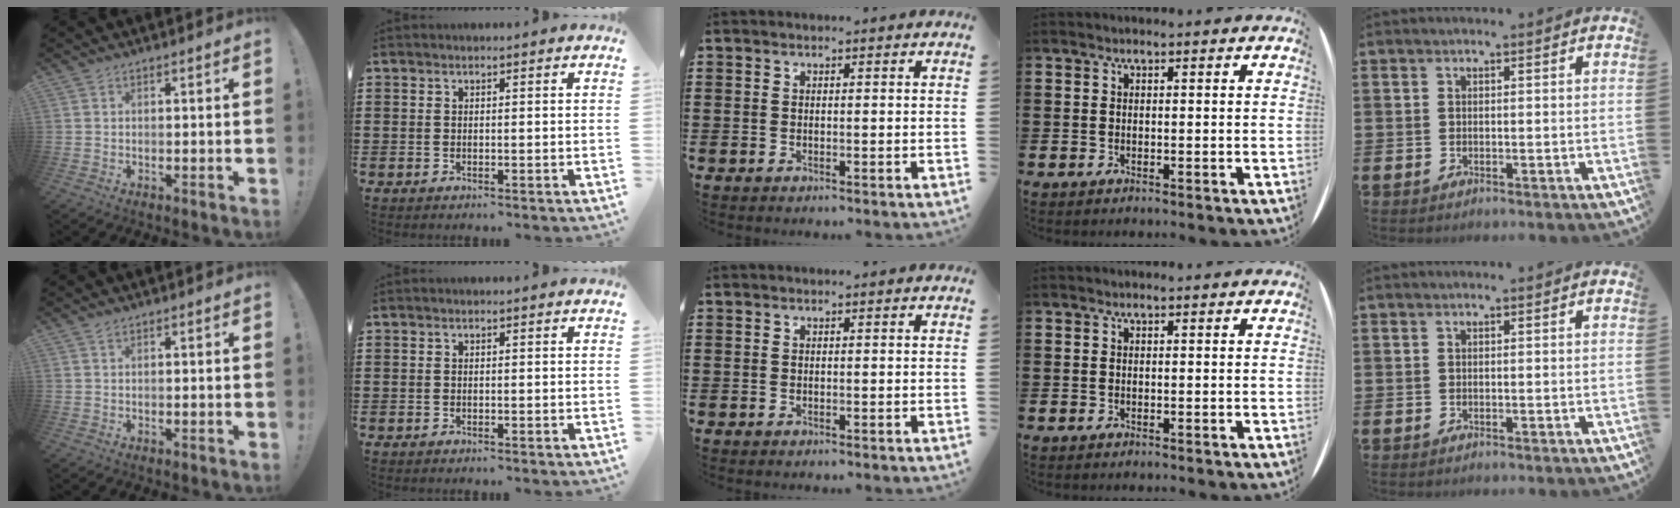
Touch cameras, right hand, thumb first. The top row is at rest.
{"thumb": {"total": 0.9, "force": [0.7, 0.2, 0.4], "torque": [-0.001, -0.002, 0.012]}}